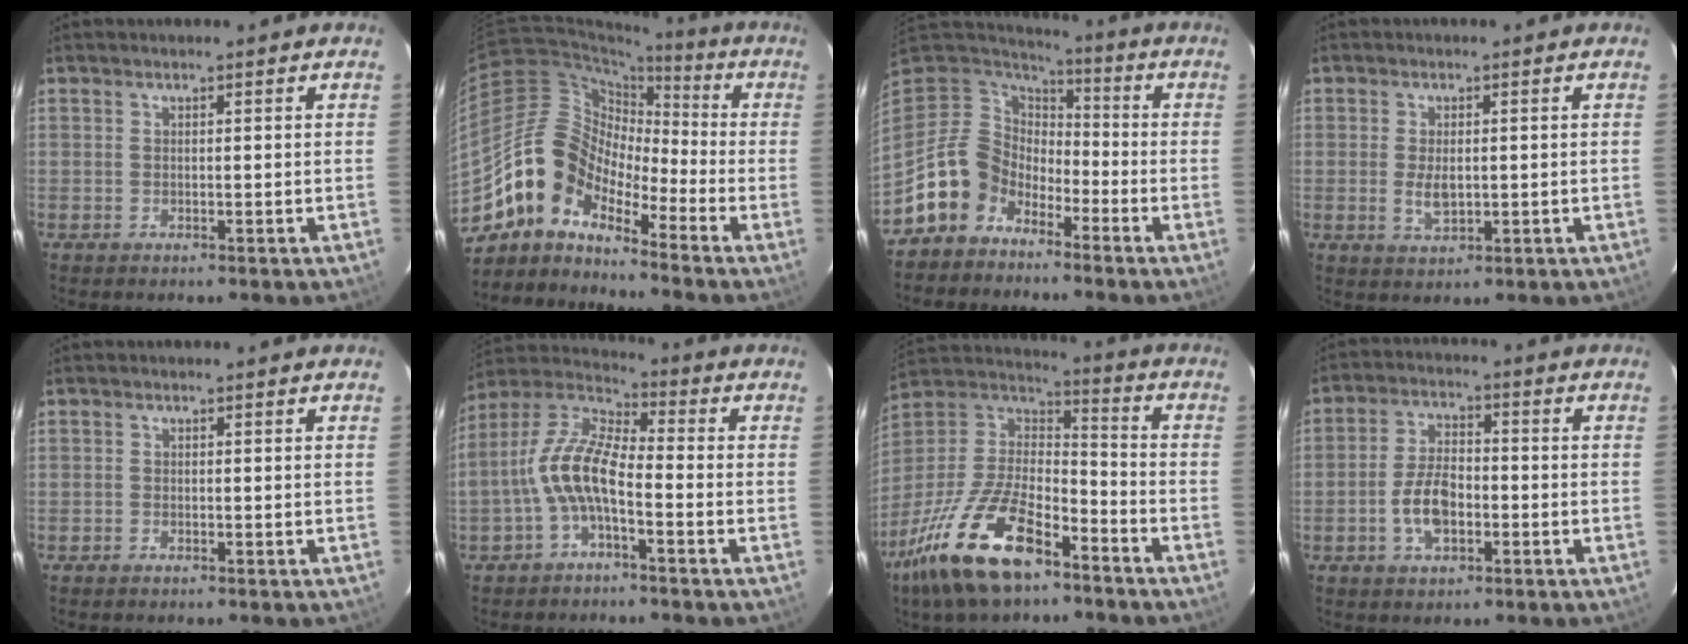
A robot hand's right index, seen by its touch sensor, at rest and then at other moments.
{"total": 10.9, "force": [-8.2, 5.5, 4.4], "torque": [-0.077, 0.031, -0.181]}
{"total": 11.0, "force": [-7.5, 7.7, 2.4], "torque": [-0.065, 0.029, -0.143]}
{"total": 4.0, "force": [-0.3, 2.1, 3.4], "torque": [-0.064, -0.006, -0.002]}
{"total": 0.5, "force": [-0.5, 0.2, 0.0], "torque": [-0.001, -0.001, -0.011]}
{"total": 10.2, "force": [-3.4, 3.8, 8.9], "torque": [-0.195, 0.016, -0.069]}
{"total": 22.1, "force": [-13.6, 8.9, 14.9], "torque": [-0.312, -0.025, -0.251]}
{"total": 7.5, "force": [-2.5, 4.0, 5.9], "torque": [-0.120, 0.010, -0.041]}